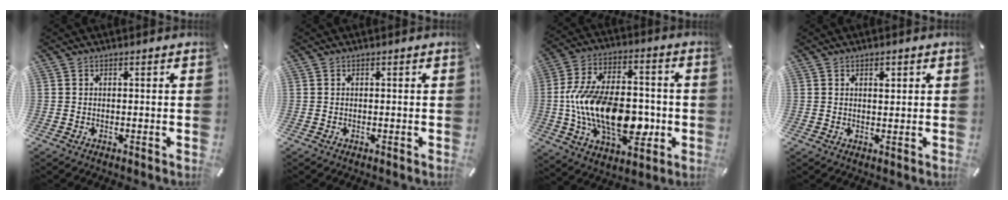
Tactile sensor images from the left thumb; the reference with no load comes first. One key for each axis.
{"total": 0.0}
{"total": 21.5, "fx": -3.6, "fy": 12.8, "fz": 16.9, "tx": -0.325, "ty": 0.007, "tz": -0.057}
{"total": 1.6, "fx": 0.8, "fy": 0.9, "fz": 1.1, "tx": -0.007, "ty": -0.005, "tz": 0.010}